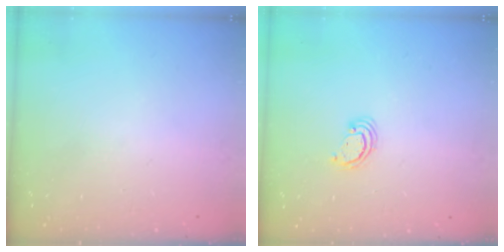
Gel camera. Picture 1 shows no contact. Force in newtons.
{"total": 2.6, "press": 2.5, "slide": 0.2}